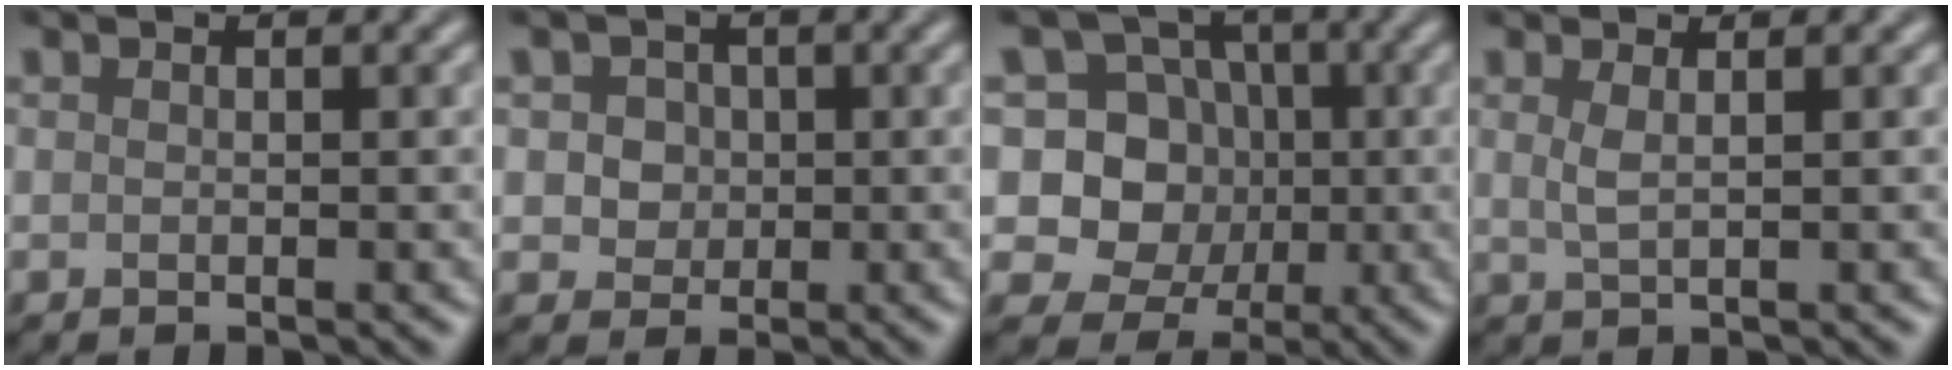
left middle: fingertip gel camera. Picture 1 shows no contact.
{"total": 3.6, "force": [1.1, 3.0, 1.5], "torque": [-0.008, 0.023, 0.003]}
{"total": 8.2, "force": [1.2, 7.6, 3.0], "torque": [-0.061, 0.033, -0.011]}
{"total": 1.2, "force": [0.6, 0.1, 1.0], "torque": [-0.029, 0.001, 0.013]}